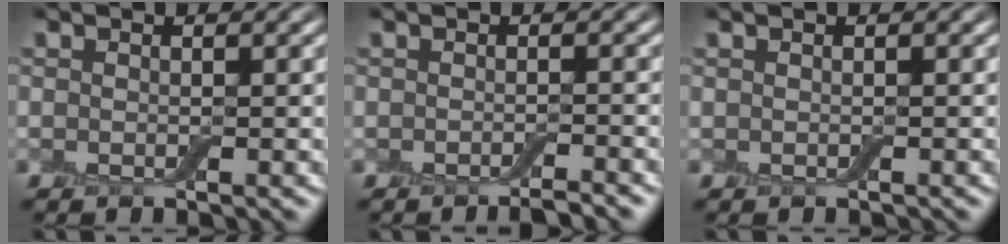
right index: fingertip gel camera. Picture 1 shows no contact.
{"total": 1.7, "force": [-1.4, 0.2, 1.0], "torque": [-0.008, -0.003, -0.023]}
{"total": 0.0}